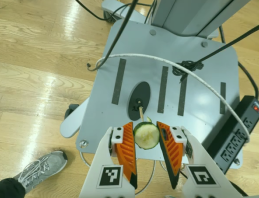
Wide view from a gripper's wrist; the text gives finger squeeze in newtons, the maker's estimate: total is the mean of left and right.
{"total": 7.8, "left": 7.8, "right": 7.7}